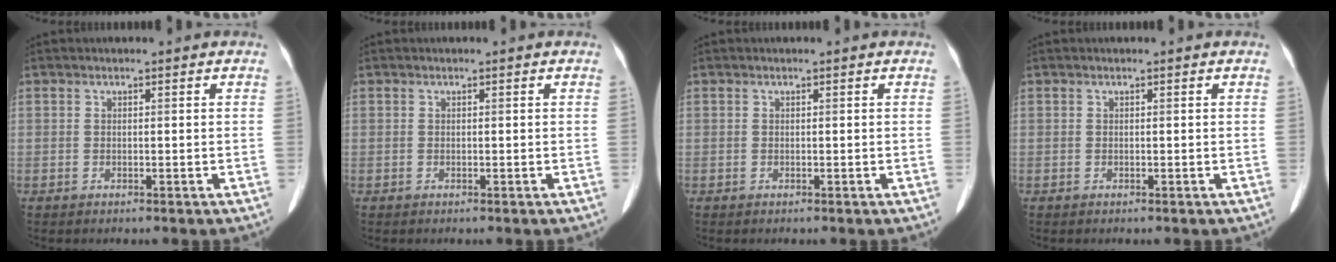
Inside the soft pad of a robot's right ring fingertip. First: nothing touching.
{"total": 0.0}
{"total": 0.0}
{"total": 0.0}